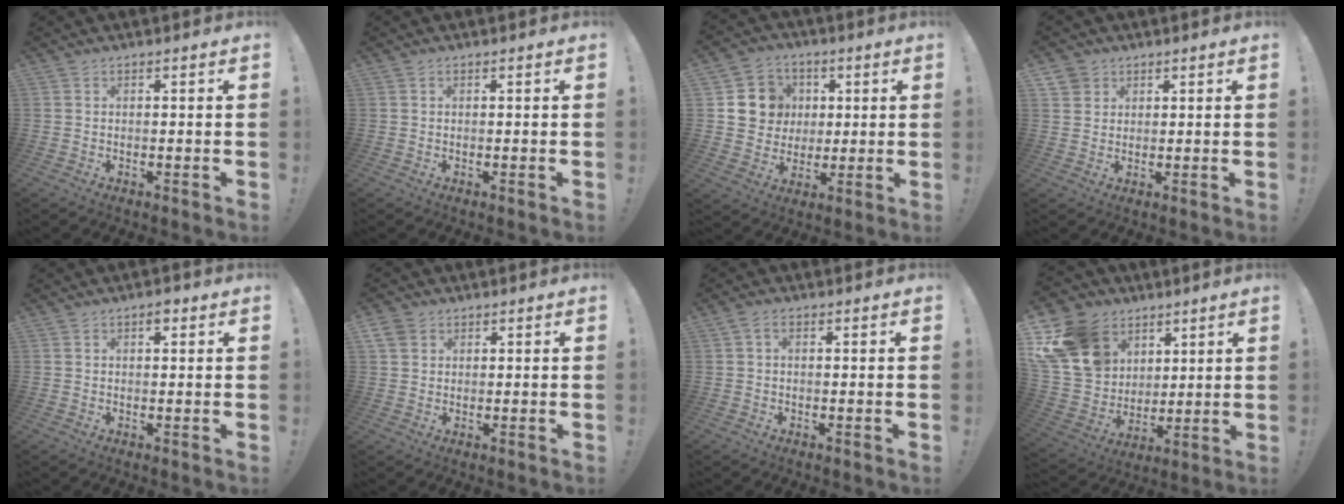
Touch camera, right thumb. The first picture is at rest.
{"total": 0.0}
{"total": 10.7, "force": [2.1, 10.2, 2.4], "torque": [-0.025, -0.005, 0.049]}
{"total": 3.9, "force": [2.1, 3.3, 0.4], "torque": [-0.005, -0.010, 0.041]}
{"total": 1.8, "force": [0.9, 0.9, 1.2], "torque": [-0.012, -0.003, 0.013]}
{"total": 4.4, "force": [2.3, 3.4, 1.5], "torque": [-0.022, -0.006, 0.044]}
{"total": 1.7, "force": [0.0, 0.9, 1.4], "torque": [-0.031, 0.006, 0.001]}
{"total": 19.6, "force": [8.8, 15.4, 8.4], "torque": [-0.157, -0.036, 0.191]}